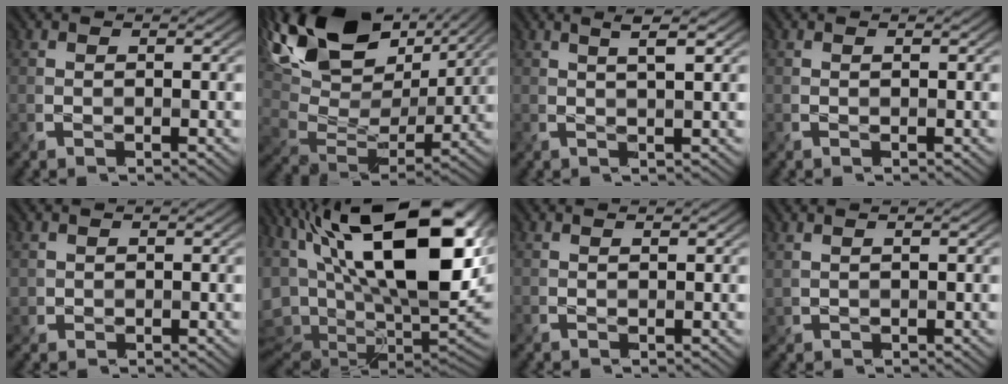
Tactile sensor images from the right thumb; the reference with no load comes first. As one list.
[{"total": 18.1, "force": [9.8, 9.9, 11.6], "torque": [-0.265, 0.031, 0.171]}, {"total": 2.9, "force": [1.3, 0.1, 2.6], "torque": [-0.037, 0.001, 0.026]}, {"total": 0.0}, {"total": 1.1, "force": [0.4, 1.1, 0.1], "torque": [-0.005, 0.000, 0.007]}, {"total": 21.6, "force": [5.1, 8.8, 19.1], "torque": [-0.333, 0.015, 0.095]}, {"total": 0.0}, {"total": 0.8, "force": [0.6, 0.1, 0.5], "torque": [-0.015, 0.005, 0.019]}]